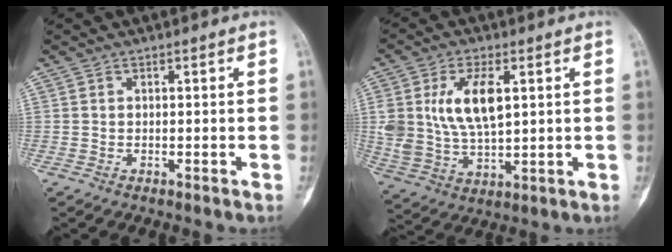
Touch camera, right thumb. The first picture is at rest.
{"total": 12.0, "force": [3.1, 6.1, 9.8], "torque": [-0.190, -0.010, 0.066]}